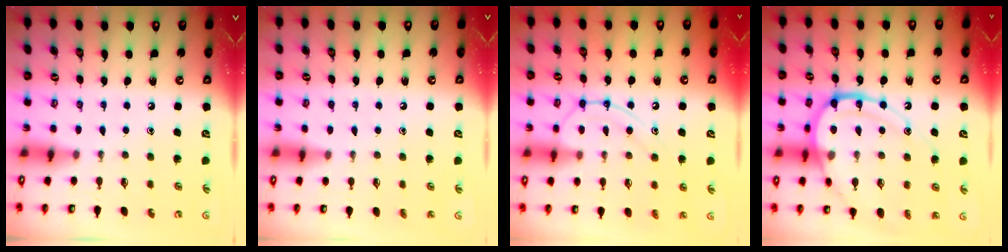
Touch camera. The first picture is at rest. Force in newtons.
{"total": 2.5, "press": 2.4, "slide": 0.3}
{"total": 13.1, "press": 13.1, "slide": 1.1}
{"total": 17.5, "press": 17.4, "slide": 1.7}